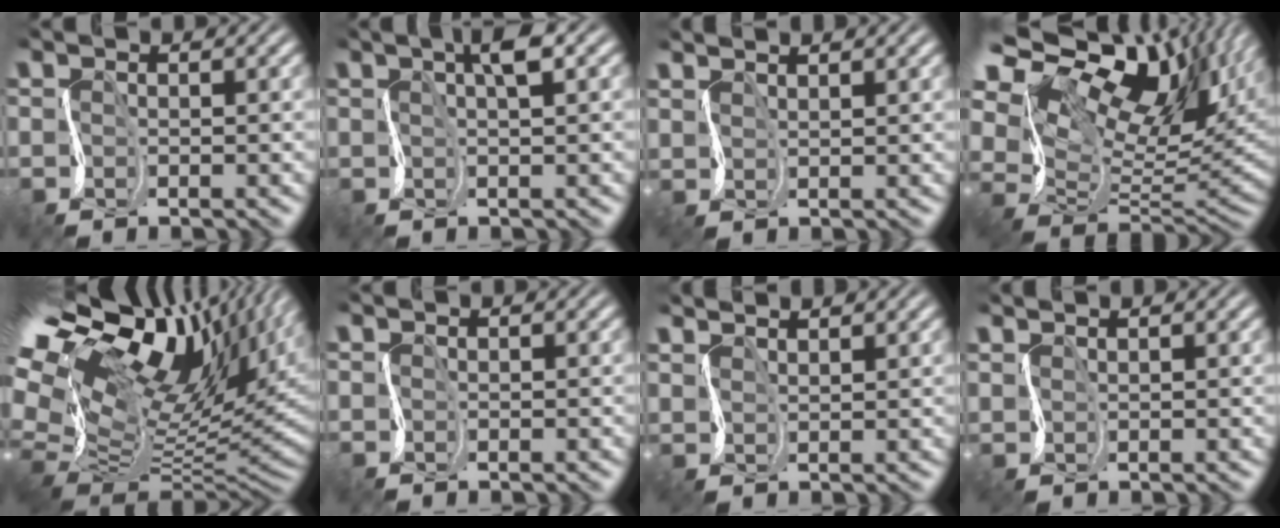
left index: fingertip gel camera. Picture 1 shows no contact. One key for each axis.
{"total": 2.2, "fx": 1.4, "fy": -0.3, "fz": 1.7, "tx": -0.028, "ty": 0.014, "tz": 0.021}
{"total": 2.4, "fx": 2.3, "fy": -0.5, "fz": -0.5, "tx": -0.004, "ty": -0.002, "tz": 0.039}
{"total": 15.5, "fx": 9.7, "fy": 7.7, "fz": 9.4, "tx": -0.197, "ty": 0.036, "tz": 0.164}
{"total": 17.9, "fx": 8.8, "fy": 8.1, "fz": 13.3, "tx": -0.243, "ty": 0.041, "tz": 0.155}
{"total": 0.0}
{"total": 3.1, "fx": 3.1, "fy": -0.3, "fz": -0.3, "tx": -0.008, "ty": 0.000, "tz": 0.053}
{"total": 1.6, "fx": 1.4, "fy": -0.5, "fz": -0.6, "tx": 0.000, "ty": 0.001, "tz": 0.025}